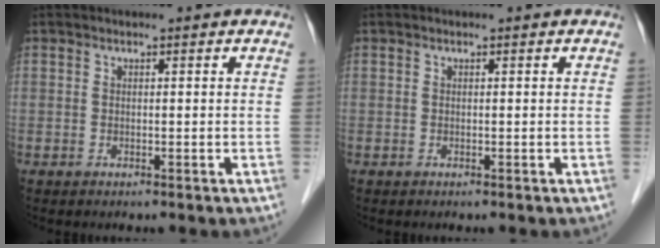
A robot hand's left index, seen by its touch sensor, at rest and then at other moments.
{"total": 0.0}